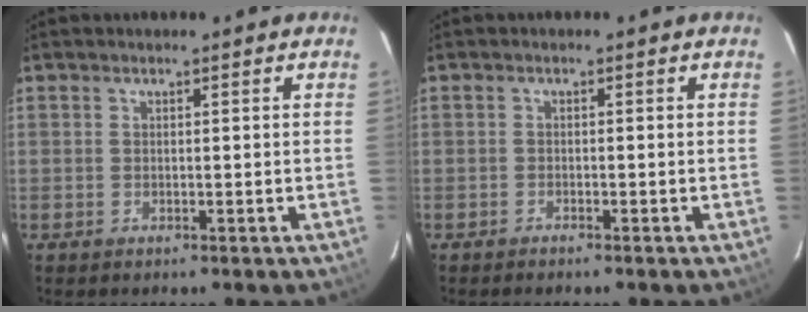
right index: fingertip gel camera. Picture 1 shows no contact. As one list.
[{"total": 1.0, "force": [-0.9, 0.1, 0.3], "torque": [-0.010, -0.001, -0.018]}]